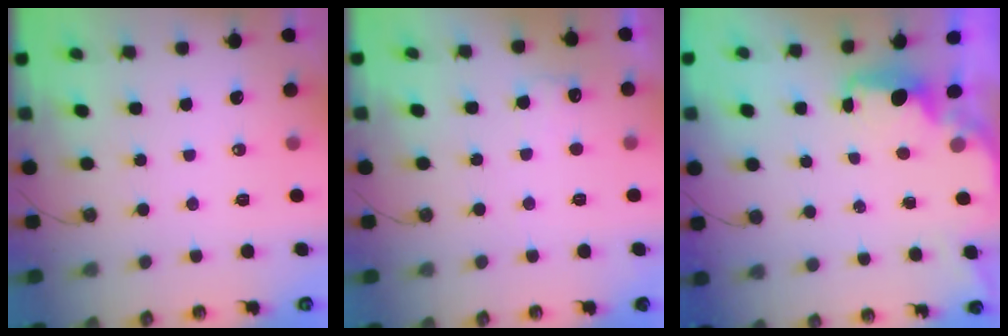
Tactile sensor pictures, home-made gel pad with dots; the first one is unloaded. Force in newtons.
{"total": 6.4, "press": 6.2, "slide": 1.3}
{"total": 2.0, "press": 1.9, "slide": 0.7}